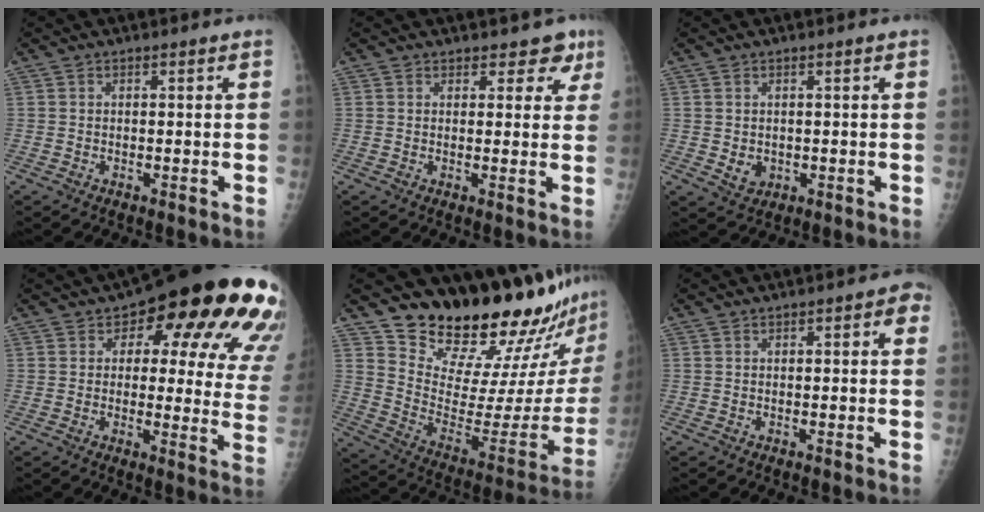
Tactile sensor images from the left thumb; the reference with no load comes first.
{"total": 4.2, "force": [3.1, 2.7, 1.0], "torque": [0.025, -0.016, 0.027]}
{"total": 2.7, "force": [0.0, 2.3, 1.4], "torque": [-0.015, -0.003, 0.011]}
{"total": 24.1, "force": [11.0, 10.4, 18.8], "torque": [-0.183, -0.016, 0.125]}
{"total": 25.3, "force": [23.1, 4.5, 9.2], "torque": [-0.098, -0.210, 0.327]}
{"total": 3.2, "force": [0.9, 1.3, 2.8], "torque": [-0.024, 0.009, 0.005]}